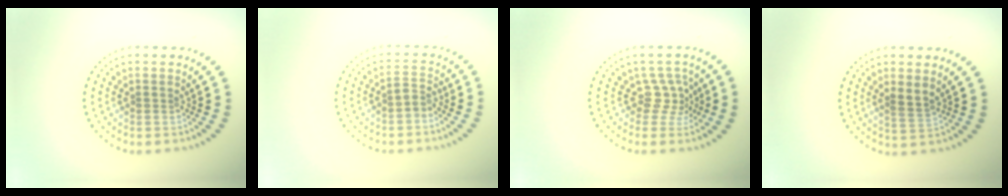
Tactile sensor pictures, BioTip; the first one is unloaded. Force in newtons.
{"total": 1.5, "press": 1.3, "slide": 0.7}
{"total": 2.4, "press": 1.6, "slide": 1.7}
{"total": 2.0, "press": 1.8, "slide": 0.8}